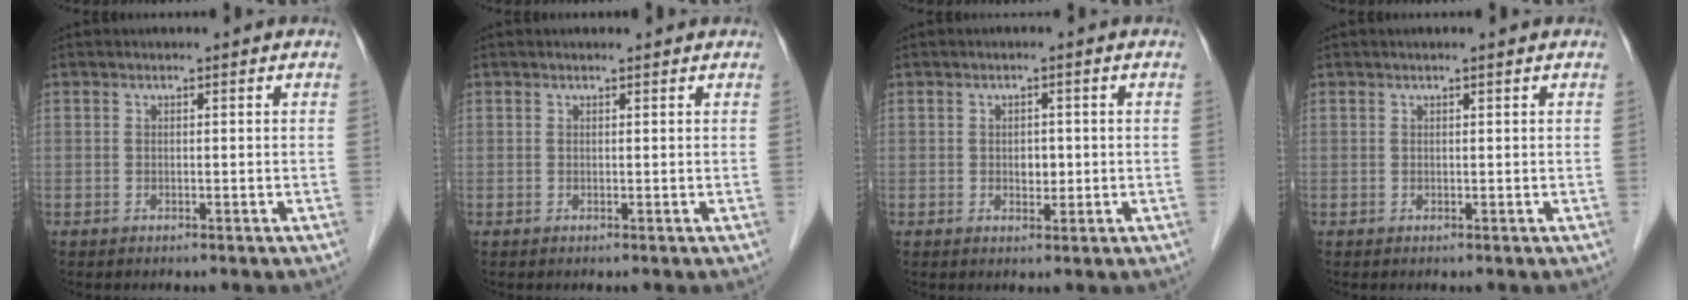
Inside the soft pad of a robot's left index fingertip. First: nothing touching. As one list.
[{"total": 1.2, "force": [1.1, 0.2, 0.3], "torque": [-0.011, 0.011, 0.015]}, {"total": 2.0, "force": [0.0, 1.4, 1.5], "torque": [-0.023, 0.001, 0.002]}, {"total": 1.0, "force": [0.7, -0.1, 0.6], "torque": [-0.013, 0.006, 0.015]}]